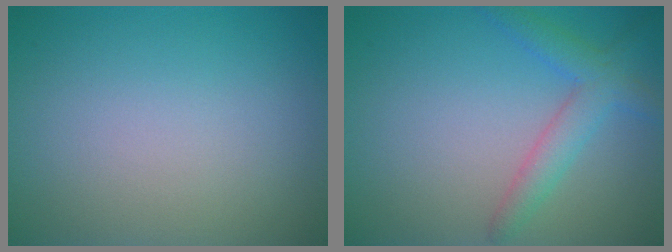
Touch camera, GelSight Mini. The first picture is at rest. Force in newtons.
{"total": 2.2, "press": 2.2, "slide": 0.2}